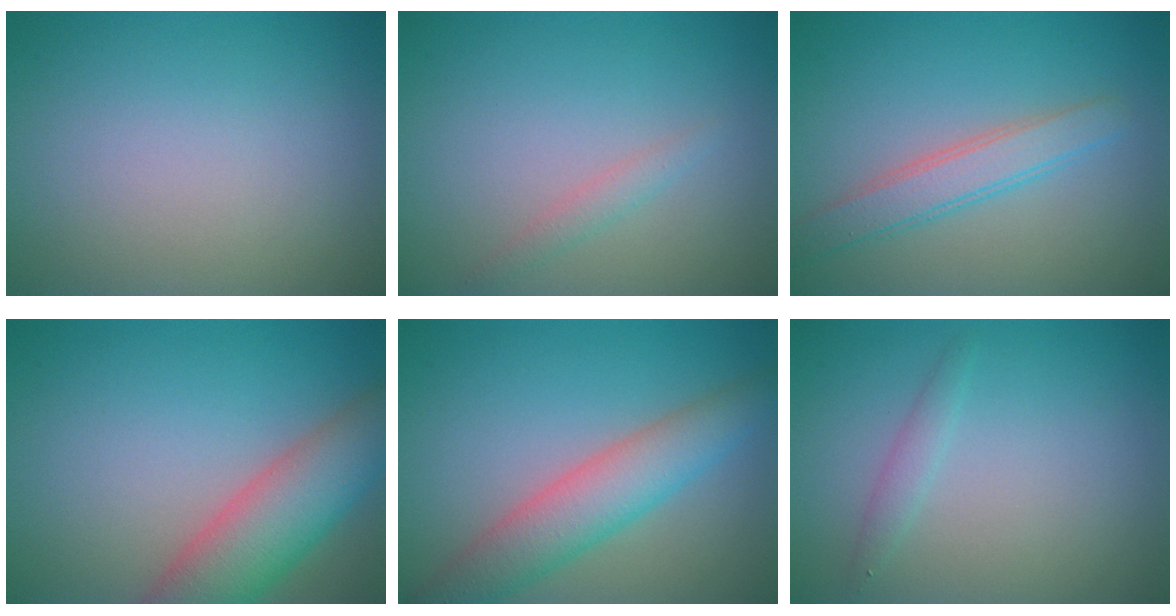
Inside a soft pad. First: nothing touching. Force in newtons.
{"total": 1.2, "press": 1.2, "slide": 0.0}
{"total": 3.0, "press": 3.0, "slide": 0.1}
{"total": 7.5, "press": 7.5, "slide": 0.5}
{"total": 5.4, "press": 5.4, "slide": 0.2}
{"total": 1.2, "press": 1.2, "slide": 0.0}